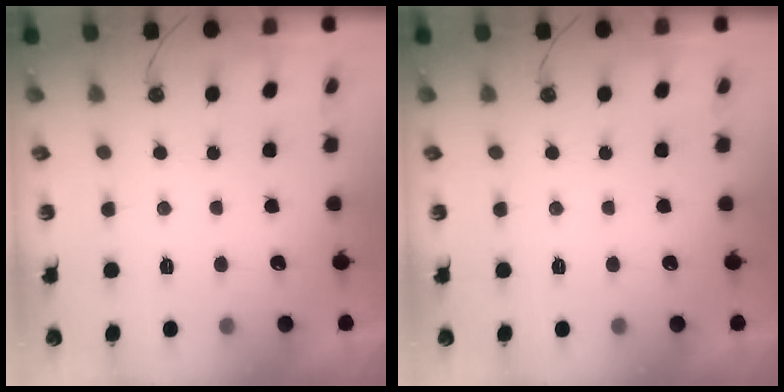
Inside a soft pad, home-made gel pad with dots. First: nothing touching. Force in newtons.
{"total": 0.0}